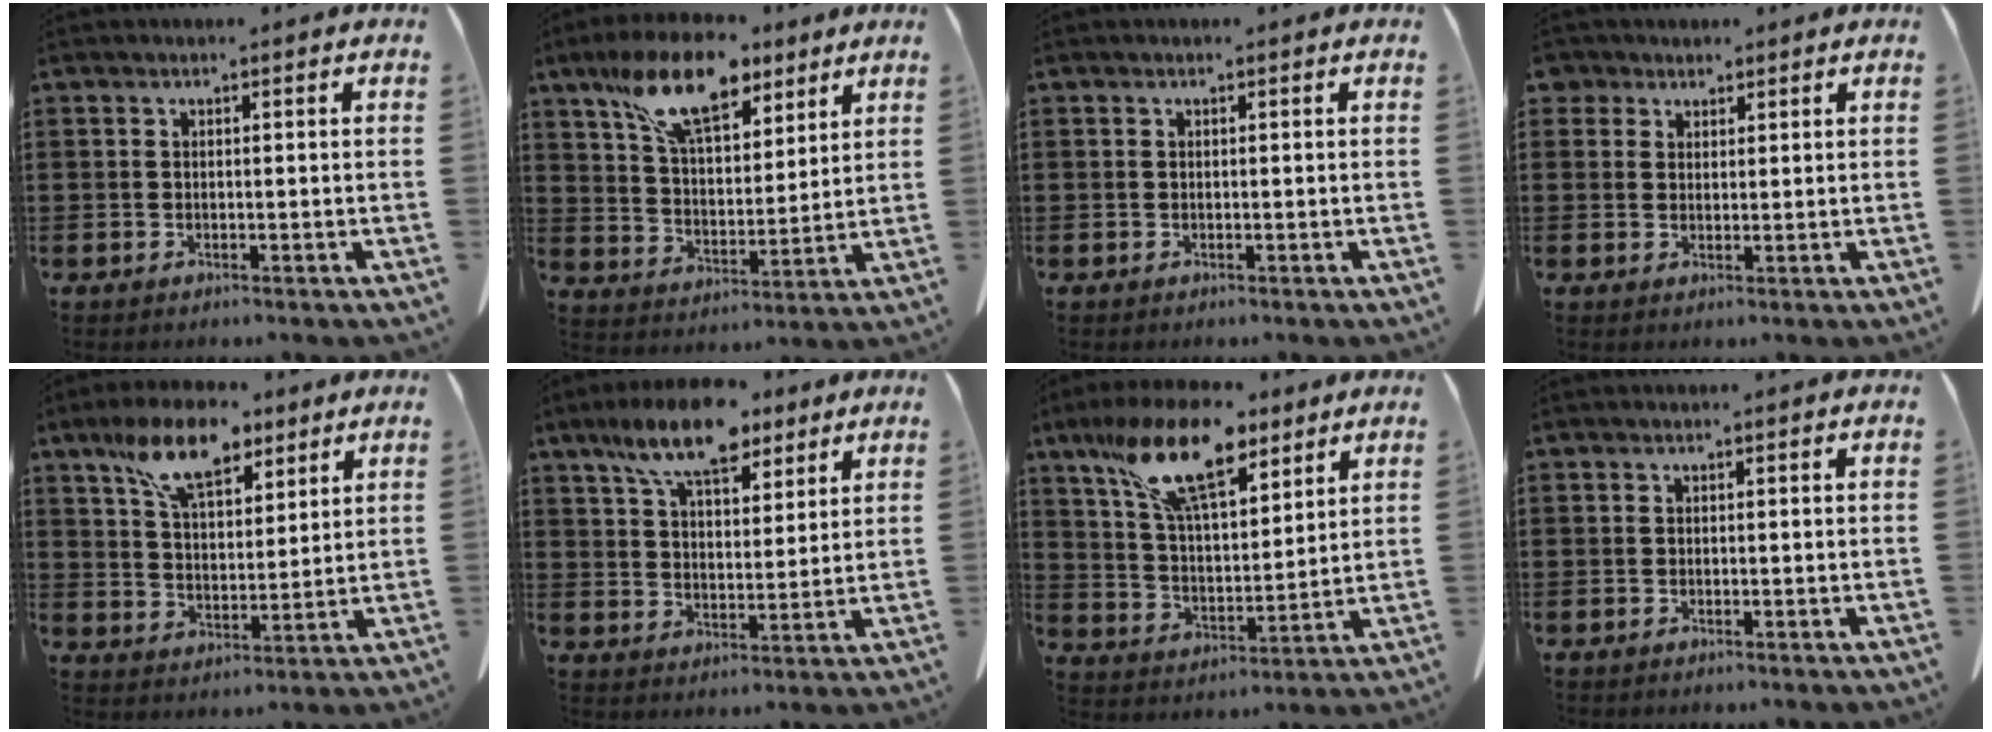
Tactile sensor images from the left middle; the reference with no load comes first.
{"total": 12.6, "force": [8.4, 5.4, 7.7], "torque": [-0.155, -0.015, 0.154]}
{"total": 0.0}
{"total": 2.6, "force": [2.0, 1.6, 0.4], "torque": [-0.010, 0.005, 0.039]}
{"total": 10.5, "force": [7.2, 4.5, 6.2], "torque": [-0.125, -0.012, 0.130]}
{"total": 10.7, "force": [7.9, 3.9, 6.0], "torque": [-0.123, -0.018, 0.143]}
{"total": 15.2, "force": [9.8, 5.5, 10.3], "torque": [-0.219, -0.018, 0.174]}
{"total": 0.0}